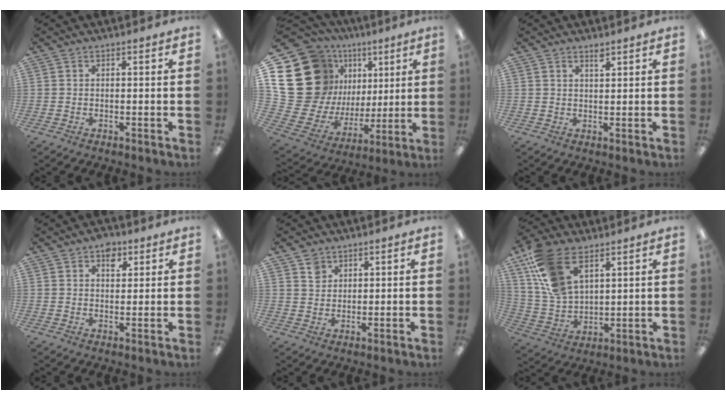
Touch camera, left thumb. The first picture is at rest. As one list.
[{"total": 25.6, "force": [8.9, 20.5, 12.4], "torque": [-0.246, -0.072, 0.212]}, {"total": 1.9, "force": [1.7, 0.3, 0.9], "torque": [-0.021, -0.001, 0.031]}, {"total": 4.6, "force": [2.5, 2.9, 2.5], "torque": [-0.021, -0.007, 0.039]}, {"total": 3.0, "force": [2.1, 2.1, 0.5], "torque": [-0.007, -0.003, 0.041]}, {"total": 15.2, "force": [8.5, 8.2, 9.6], "torque": [-0.220, -0.018, 0.161]}]